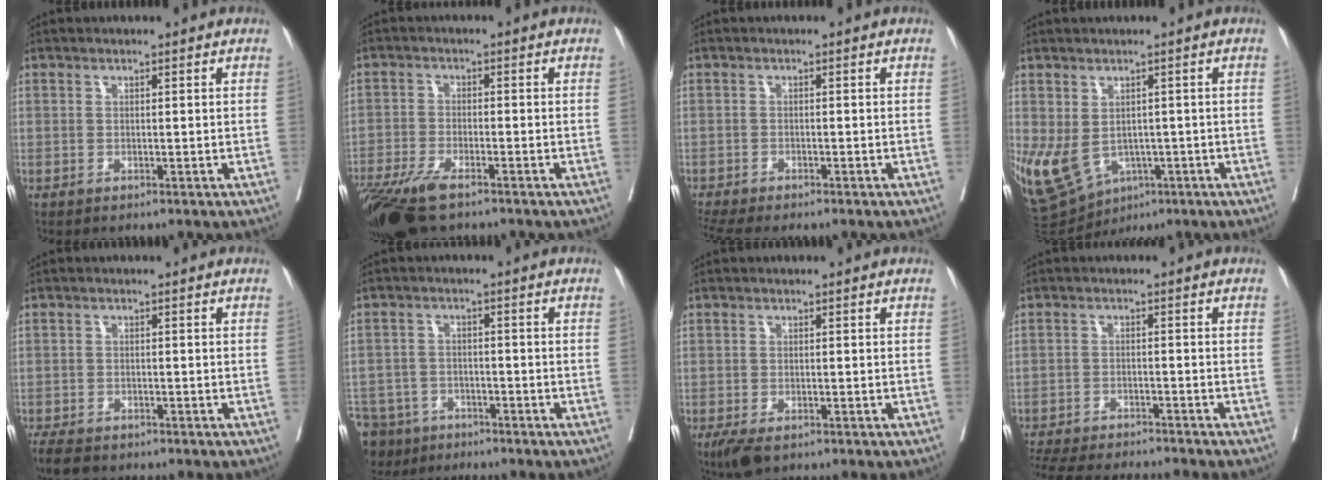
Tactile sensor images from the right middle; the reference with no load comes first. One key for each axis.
{"total": 11.8, "fx": -8.3, "fy": 3.5, "fz": 7.6, "tx": -0.149, "ty": -0.025, "tz": -0.145}
{"total": 5.8, "fx": -4.8, "fy": 0.9, "fz": 3.1, "tx": -0.056, "ty": -0.004, "tz": -0.080}
{"total": 11.4, "fx": -3.8, "fy": 8.2, "fz": 6.9, "tx": -0.146, "ty": -0.004, "tz": -0.044}
{"total": 5.3, "fx": -4.4, "fy": 2.0, "fz": 2.2, "tx": -0.037, "ty": -0.010, "tz": -0.069}
{"total": 12.0, "fx": -8.6, "fy": 7.8, "fz": 3.2, "tx": -0.101, "ty": -0.008, "tz": -0.133}
{"total": 3.6, "fx": -2.3, "fy": 1.4, "fz": 2.4, "tx": -0.049, "ty": -0.010, "tz": -0.036}
{"total": 14.4, "fx": -13.2, "fy": 1.9, "fz": 5.3, "tx": -0.105, "ty": -0.018, "tz": -0.193}